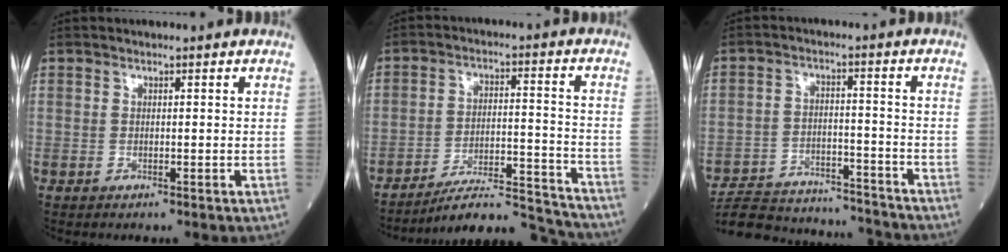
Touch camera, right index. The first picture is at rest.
{"total": 15.9, "force": [-15.5, 0.8, 3.7], "torque": [-0.063, 0.018, -0.241]}
{"total": 19.8, "force": [-18.7, 4.0, 5.4], "torque": [-0.135, 0.004, -0.279]}